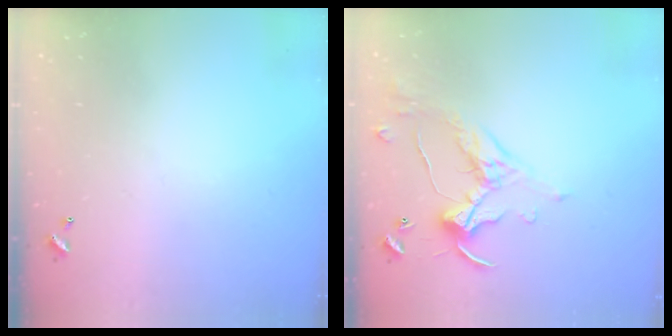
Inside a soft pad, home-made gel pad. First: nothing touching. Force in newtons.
{"total": 1.1, "press": 1.1, "slide": 0.1}